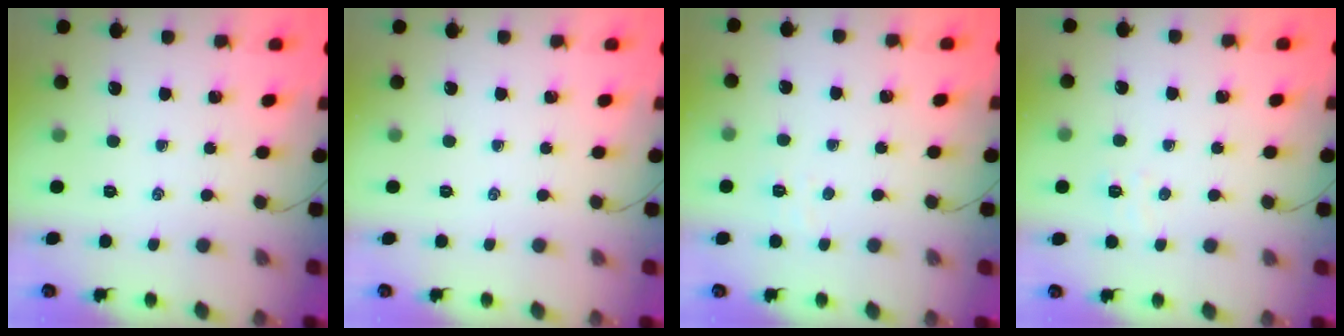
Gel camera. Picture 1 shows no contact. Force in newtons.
{"total": 0.0}
{"total": 2.5, "press": 2.4, "slide": 0.8}
{"total": 3.5, "press": 3.4, "slide": 0.9}